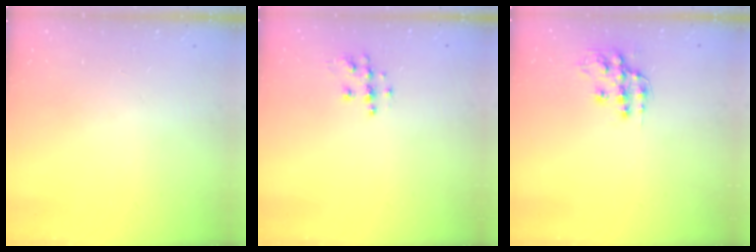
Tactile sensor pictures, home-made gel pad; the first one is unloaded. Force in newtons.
{"total": 7.4, "press": 7.4, "slide": 0.2}
{"total": 12.8, "press": 12.8, "slide": 0.9}